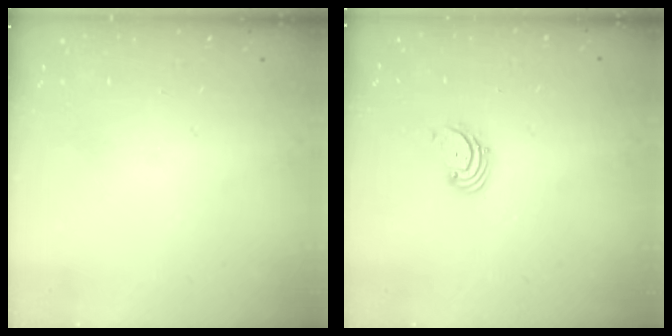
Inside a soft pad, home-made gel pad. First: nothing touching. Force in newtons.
{"total": 1.7, "press": 1.6, "slide": 0.2}